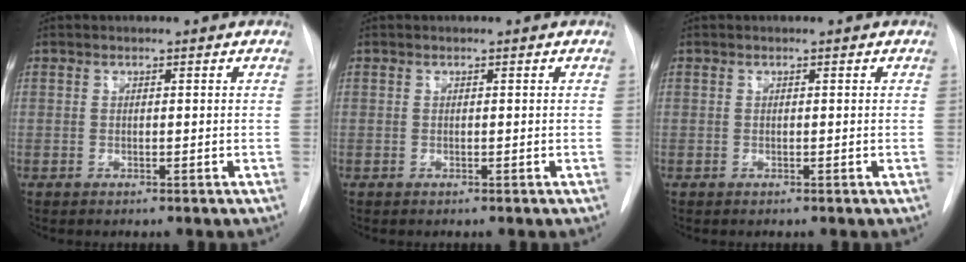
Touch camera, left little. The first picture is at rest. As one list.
[{"total": 0.0}, {"total": 0.0}]